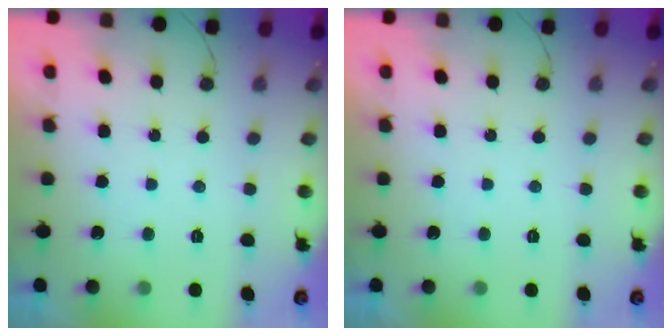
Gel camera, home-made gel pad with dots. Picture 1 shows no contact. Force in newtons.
{"total": 0.0}